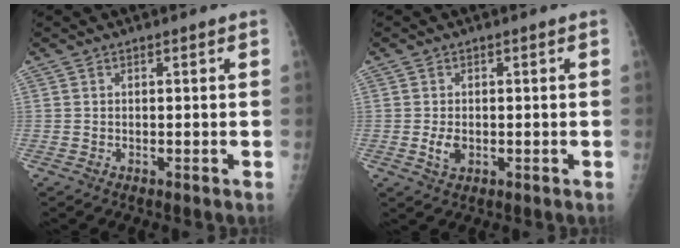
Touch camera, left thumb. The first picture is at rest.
{"total": 3.1, "force": [-0.7, 2.0, 2.2], "torque": [-0.036, 0.000, -0.008]}